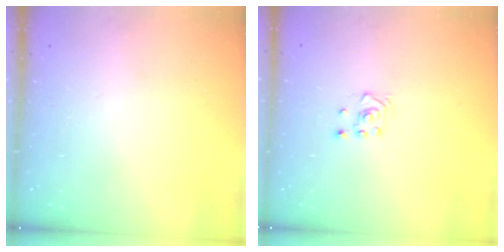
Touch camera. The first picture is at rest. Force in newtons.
{"total": 2.8, "press": 2.6, "slide": 1.1}